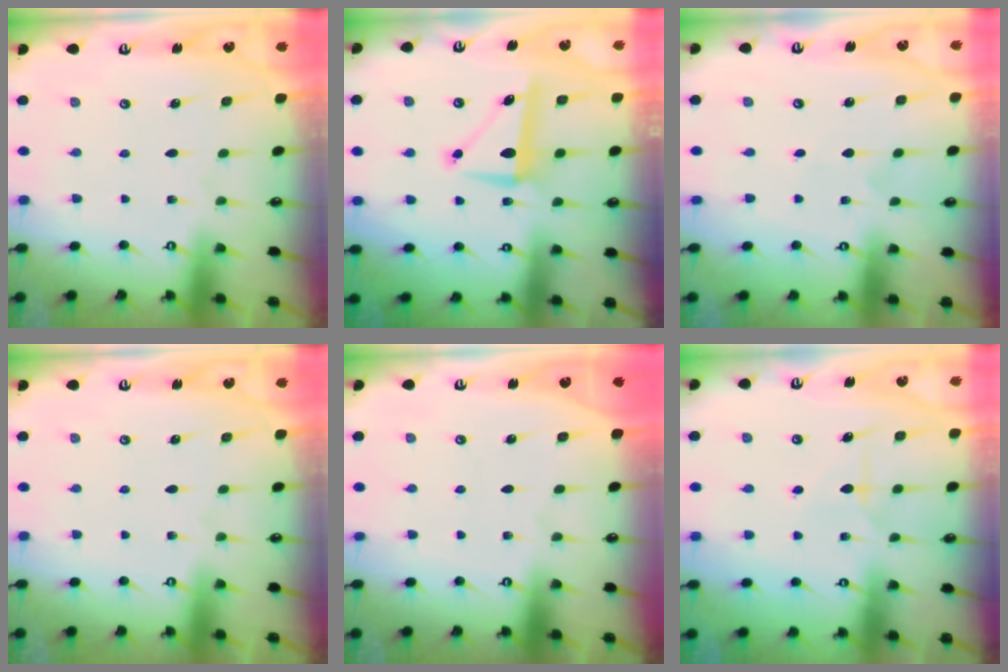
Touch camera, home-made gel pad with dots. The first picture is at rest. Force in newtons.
{"total": 8.3, "press": 8.1, "slide": 1.7}
{"total": 0.0}
{"total": 0.0}
{"total": 0.0}
{"total": 7.2, "press": 7.2, "slide": 0.3}